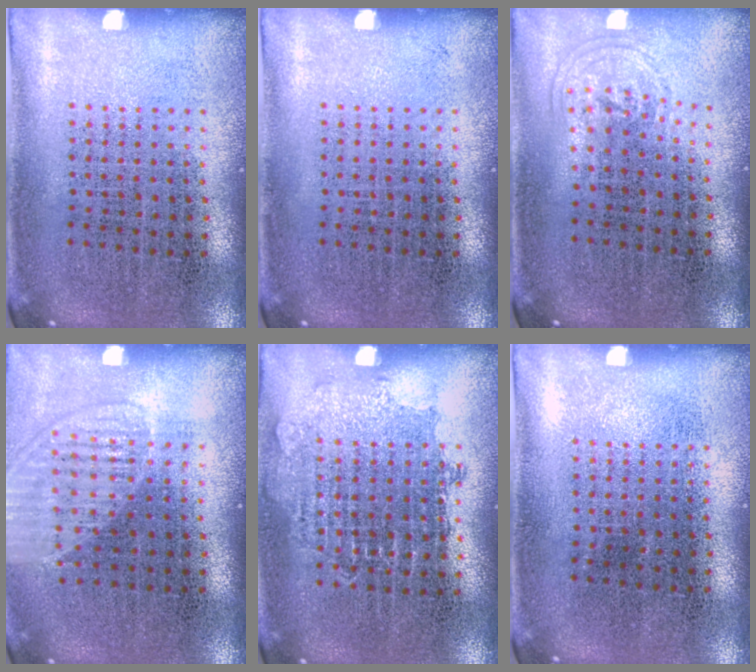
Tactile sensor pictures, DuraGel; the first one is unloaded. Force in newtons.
{"total": 0.0}
{"total": 0.7, "press": 0.6, "slide": 0.5}
{"total": 1.3, "press": 1.3, "slide": 0.2}
{"total": 0.8, "press": 0.8, "slide": 0.2}
{"total": 0.0}